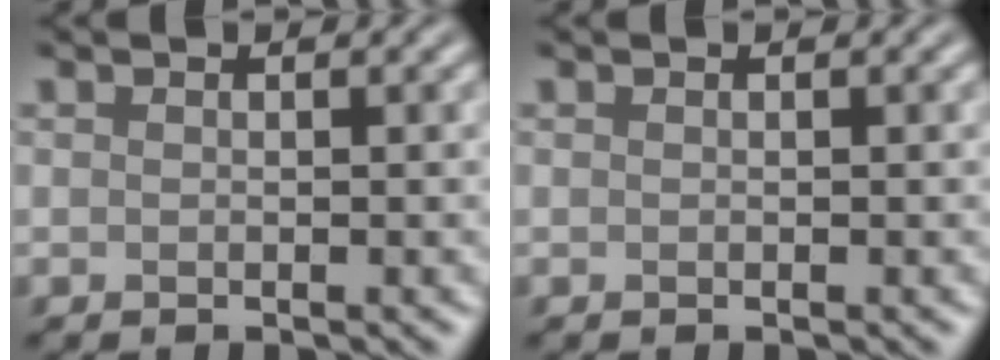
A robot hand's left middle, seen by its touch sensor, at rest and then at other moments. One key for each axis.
{"total": 0.0}